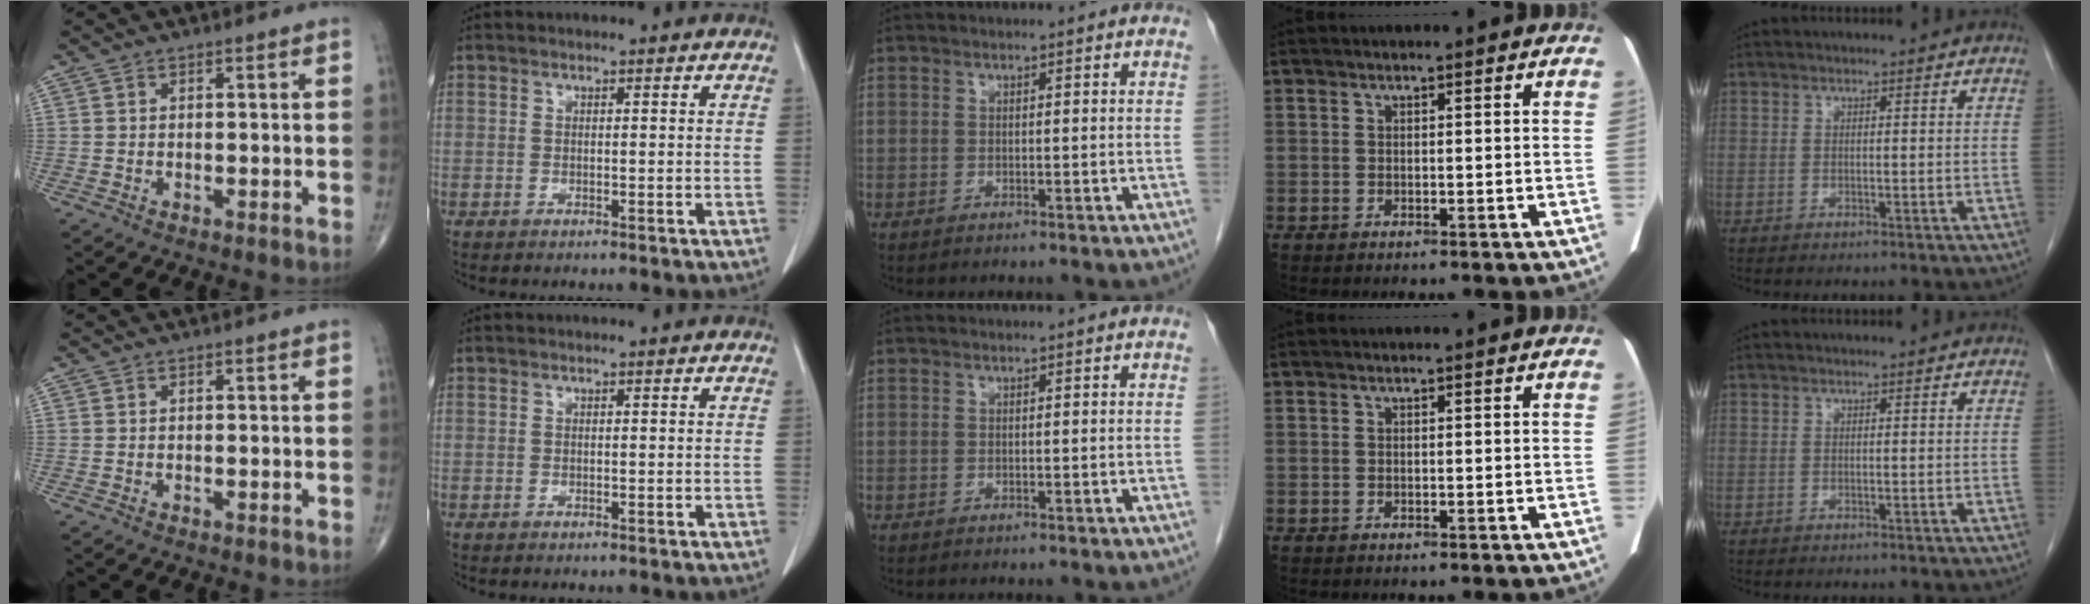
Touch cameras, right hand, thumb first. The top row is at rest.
{}